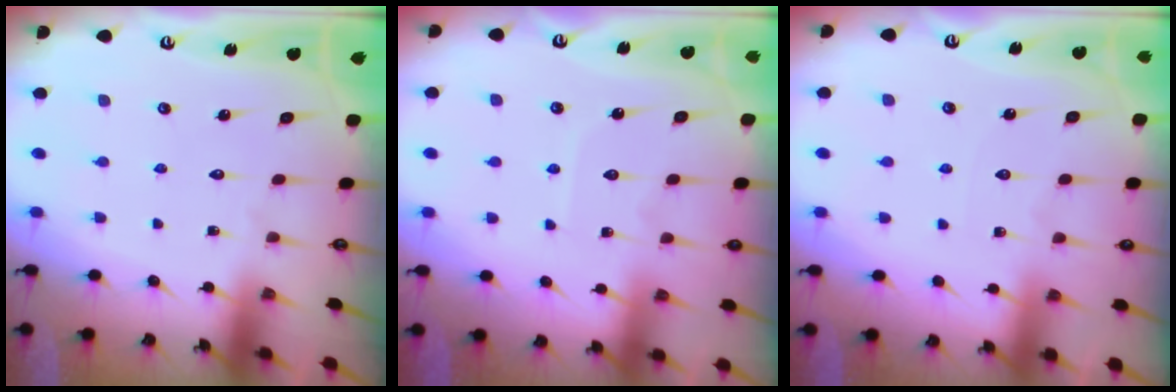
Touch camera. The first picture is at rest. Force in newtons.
{"total": 5.6, "press": 5.6, "slide": 0.6}
{"total": 2.9, "press": 2.8, "slide": 0.4}